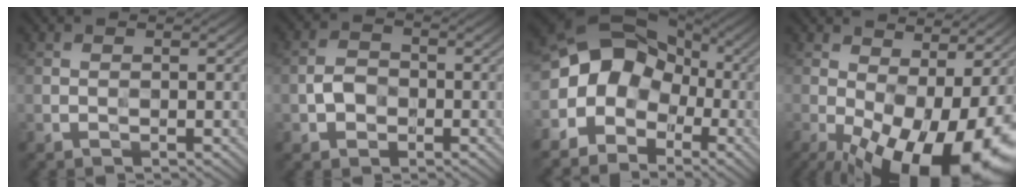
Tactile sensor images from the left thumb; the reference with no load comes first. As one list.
[{"total": 3.1, "force": [-1.0, 2.5, 1.7], "torque": [-0.033, 0.002, -0.026]}, {"total": 10.4, "force": [-1.6, 8.6, 5.5], "torque": [-0.117, 0.007, -0.055]}, {"total": 18.0, "force": [-4.4, 8.1, 15.5], "torque": [-0.235, -0.013, -0.045]}]